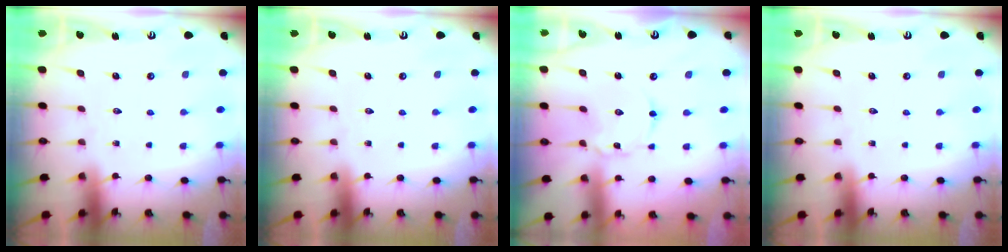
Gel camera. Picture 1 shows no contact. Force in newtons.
{"total": 0.0}
{"total": 2.3, "press": 2.3, "slide": 0.2}
{"total": 0.0}